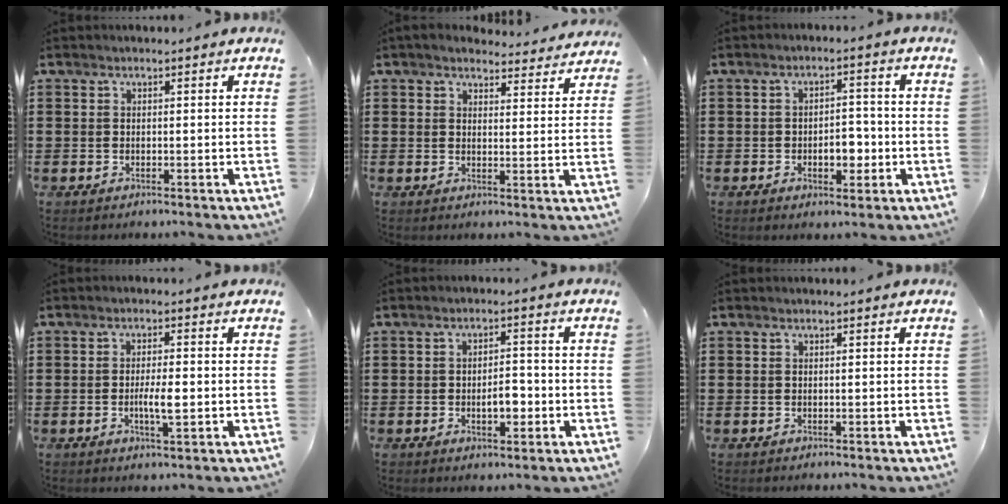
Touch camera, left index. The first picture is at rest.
{"total": 3.6, "force": [3.5, 0.8, 0.2], "torque": [-0.007, -0.017, 0.065]}
{"total": 4.8, "force": [-1.2, 2.7, 3.8], "torque": [-0.062, 0.005, -0.026]}
{"total": 4.1, "force": [-0.6, 0.9, 3.9], "torque": [-0.074, -0.003, -0.013]}
{"total": 4.0, "force": [-0.9, 2.0, 3.3], "torque": [-0.055, 0.002, -0.021]}
{"total": 0.0}